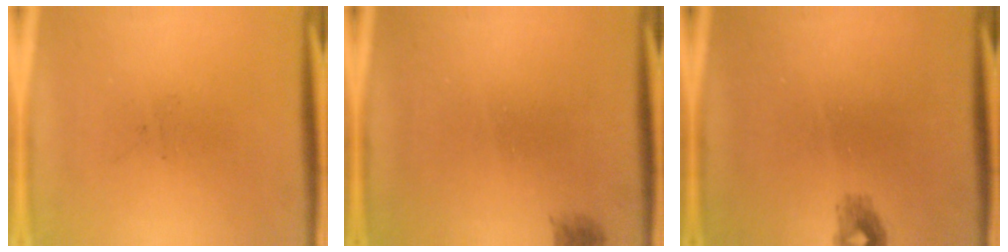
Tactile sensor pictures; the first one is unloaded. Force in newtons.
{"total": 1.1}
{"total": 1.2}